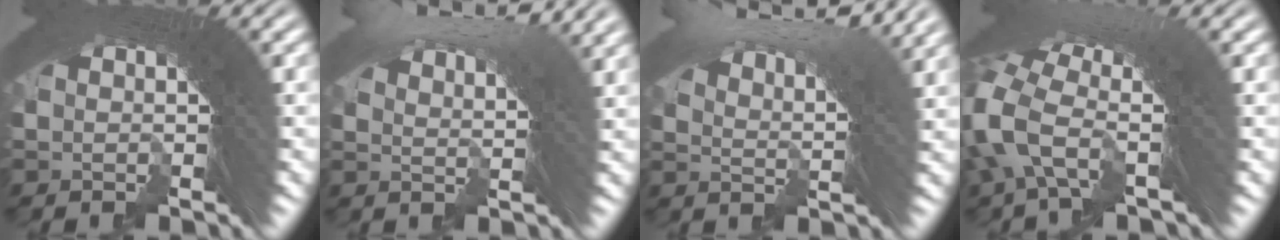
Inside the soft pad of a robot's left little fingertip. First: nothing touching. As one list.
[{"total": 5.3, "force": [4.4, -0.4, 2.9], "torque": [-0.037, 0.018, 0.067]}, {"total": 7.2, "force": [5.4, 0.6, 4.7], "torque": [-0.064, 0.021, 0.082]}, {"total": 3.4, "force": [-0.5, 1.5, 3.1], "torque": [-0.075, -0.003, -0.008]}]